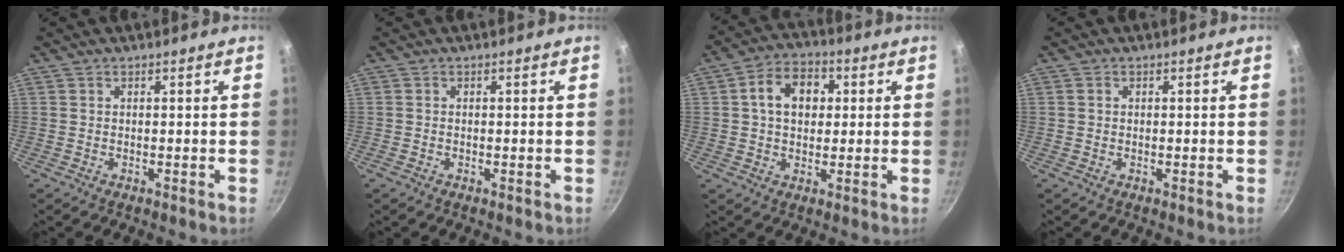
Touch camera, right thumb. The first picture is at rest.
{"total": 0.0}
{"total": 9.2, "force": [1.7, 6.8, 6.0], "torque": [-0.070, 0.013, 0.017]}
{"total": 0.5, "force": [0.0, 0.5, 0.2], "torque": [-0.001, 0.004, -0.002]}